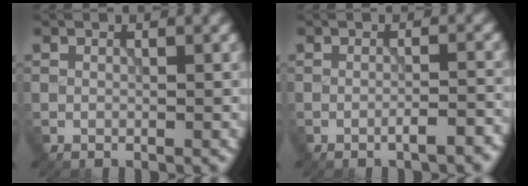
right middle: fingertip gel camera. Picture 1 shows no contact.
{"total": 2.9, "force": [-1.6, 0.8, 2.3], "torque": [-0.028, 0.007, -0.027]}